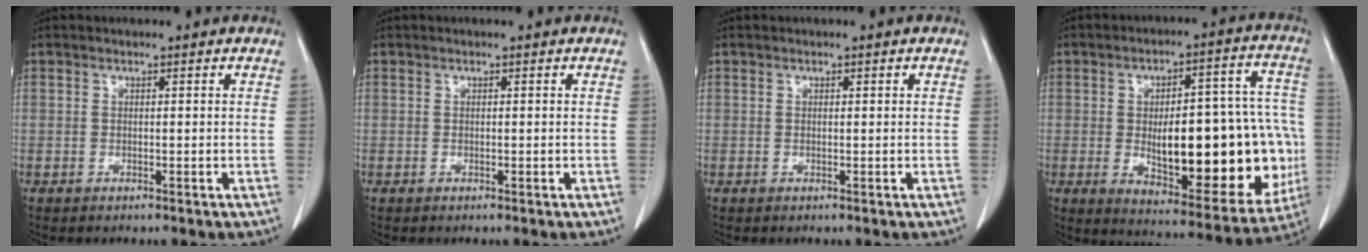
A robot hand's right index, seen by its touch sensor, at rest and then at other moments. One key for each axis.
{"total": 0.0}
{"total": 0.0}
{"total": 25.6, "fx": -3.4, "fy": 8.7, "fz": 23.9, "tx": -0.266, "ty": 0.028, "tz": -0.017}